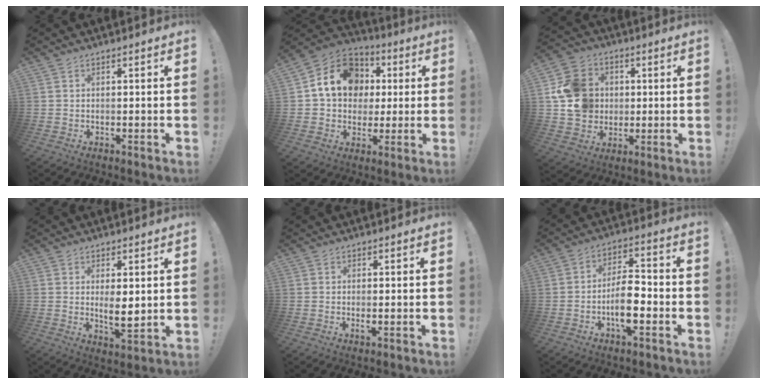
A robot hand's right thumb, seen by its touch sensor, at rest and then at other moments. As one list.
[{"total": 16.7, "force": [4.5, 13.7, 8.5], "torque": [-0.117, -0.002, 0.095]}, {"total": 14.9, "force": [1.7, 13.5, 6.2], "torque": [-0.096, 0.005, 0.042]}, {"total": 5.5, "force": [1.1, 2.3, 4.9], "torque": [-0.068, -0.019, 0.017]}, {"total": 1.0, "force": [-0.3, 0.1, 1.0], "torque": [-0.020, 0.001, -0.004]}, {"total": 10.3, "force": [-3.6, 4.1, 8.7], "torque": [-0.161, 0.010, -0.067]}]